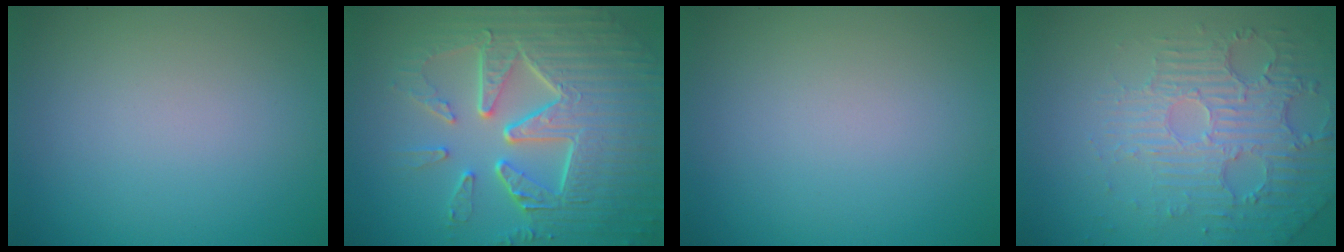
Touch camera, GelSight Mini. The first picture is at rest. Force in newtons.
{"total": 9.6, "press": 6.5, "slide": 7.0}
{"total": 0.0}
{"total": 5.4, "press": 3.6, "slide": 4.0}